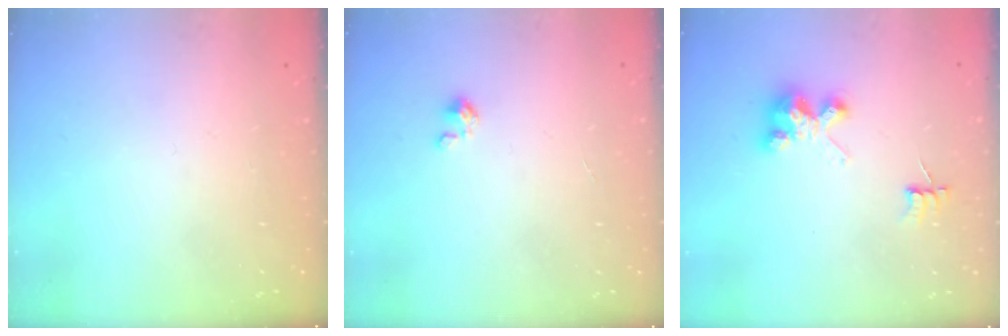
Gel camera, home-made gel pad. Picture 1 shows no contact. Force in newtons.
{"total": 0.0}
{"total": 4.5, "press": 4.5, "slide": 0.1}